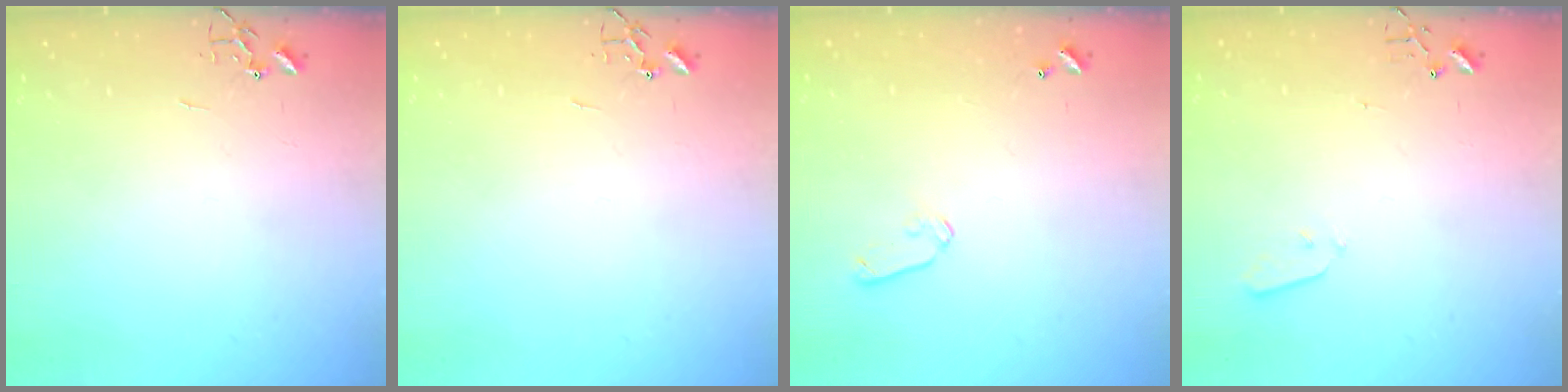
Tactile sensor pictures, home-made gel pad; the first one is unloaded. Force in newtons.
{"total": 0.0}
{"total": 6.8, "press": 6.7, "slide": 1.0}
{"total": 2.9, "press": 2.8, "slide": 0.8}